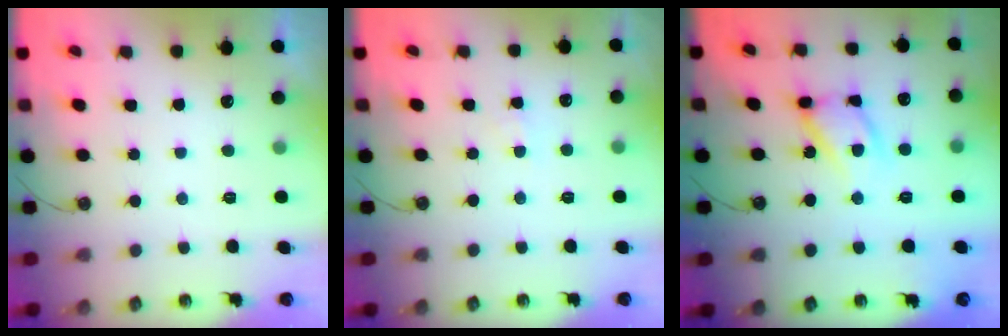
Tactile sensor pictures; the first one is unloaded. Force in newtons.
{"total": 2.5, "press": 2.5, "slide": 0.5}
{"total": 12.2, "press": 12.1, "slide": 1.1}